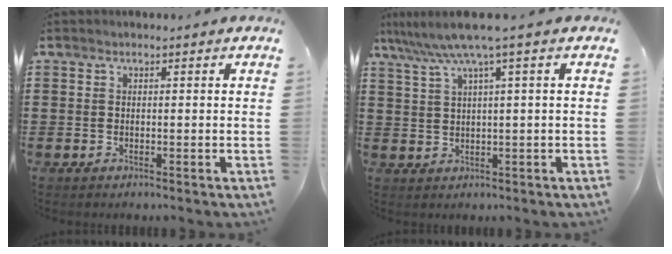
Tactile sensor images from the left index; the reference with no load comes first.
{"total": 5.3, "force": [2.7, -0.5, 4.6], "torque": [-0.096, -0.011, 0.043]}